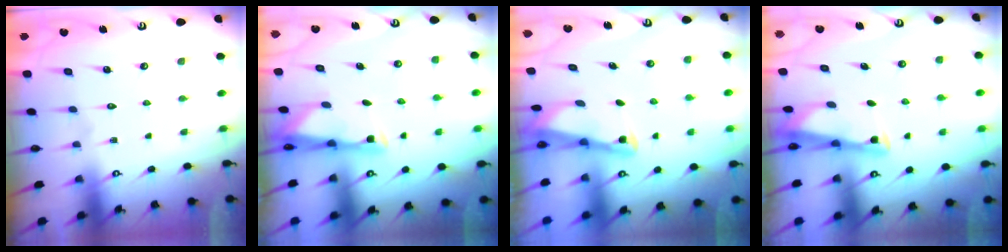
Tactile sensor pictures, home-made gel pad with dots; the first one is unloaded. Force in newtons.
{"total": 2.6, "press": 2.6, "slide": 0.4}
{"total": 2.9, "press": 2.9, "slide": 0.3}
{"total": 3.0, "press": 3.0, "slide": 0.3}